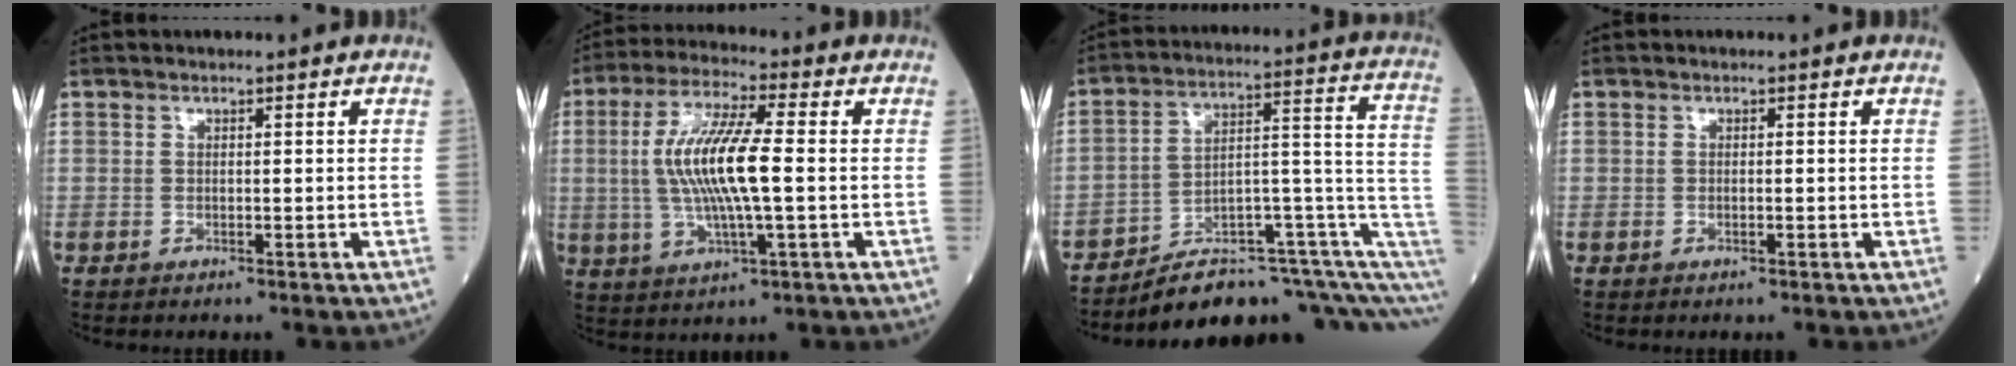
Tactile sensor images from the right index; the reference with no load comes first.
{"total": 11.9, "force": [0.1, 1.7, 11.8], "torque": [-0.241, 0.004, 0.001]}
{"total": 15.1, "force": [-9.2, 3.3, 11.4], "torque": [-0.117, 0.086, -0.132]}
{"total": 0.0}